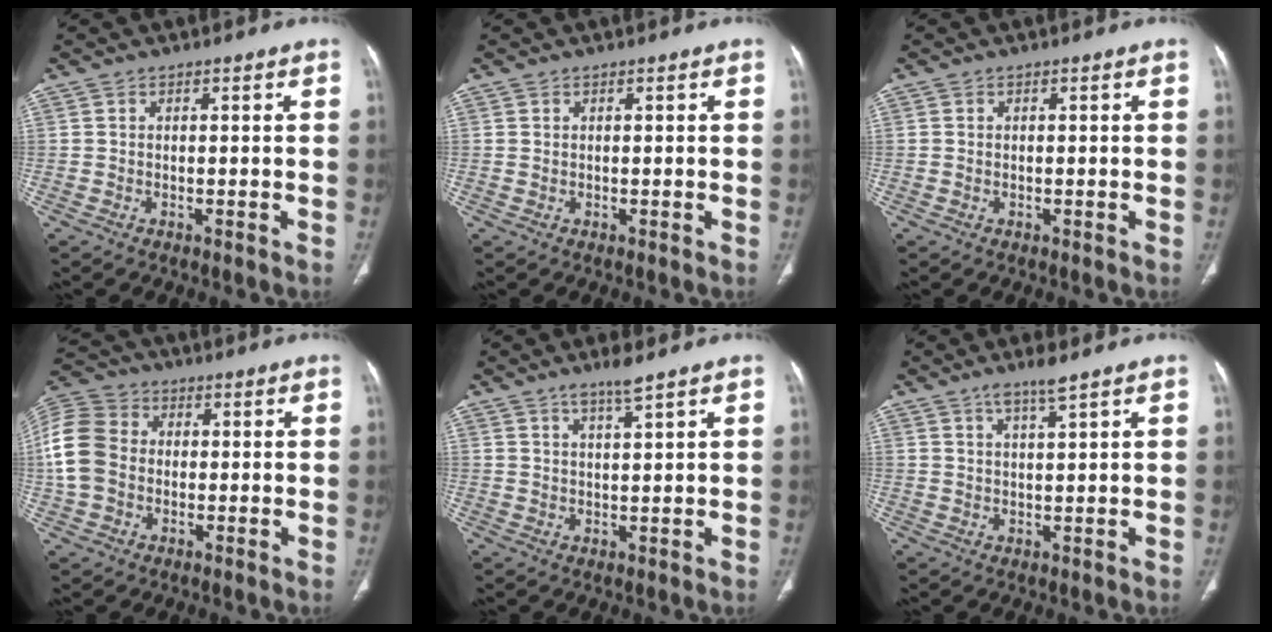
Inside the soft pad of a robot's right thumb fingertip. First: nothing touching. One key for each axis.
{"total": 0.0}
{"total": 0.0}
{"total": 12.0, "fx": -0.2, "fy": 9.7, "fz": 7.0, "tx": -0.136, "ty": 0.031, "tz": -0.014}
{"total": 3.8, "fx": 2.9, "fy": 0.1, "fz": 2.5, "tx": -0.043, "ty": -0.017, "tz": 0.056}
{"total": 3.9, "fx": 2.8, "fy": 0.2, "fz": 2.7, "tx": -0.049, "ty": -0.013, "tz": 0.056}